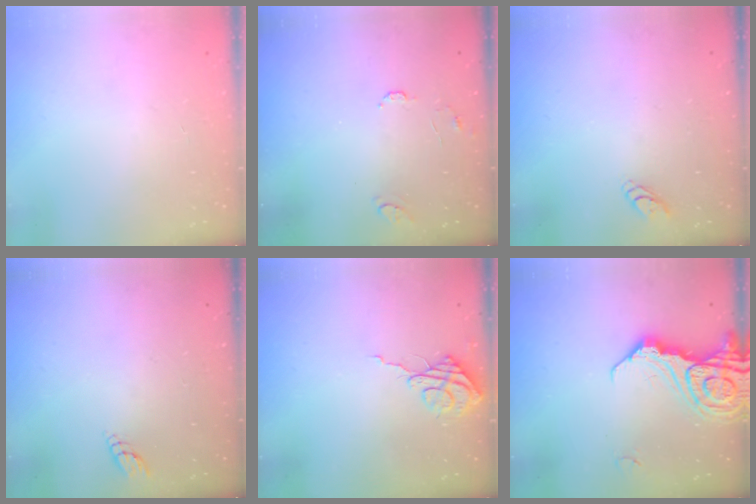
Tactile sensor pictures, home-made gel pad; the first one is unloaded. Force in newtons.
{"total": 6.2, "press": 6.2, "slide": 0.5}
{"total": 2.8, "press": 2.8, "slide": 0.3}
{"total": 2.9, "press": 2.9, "slide": 0.3}
{"total": 7.6, "press": 7.6, "slide": 0.3}
{"total": 14.6, "press": 14.5, "slide": 1.9}